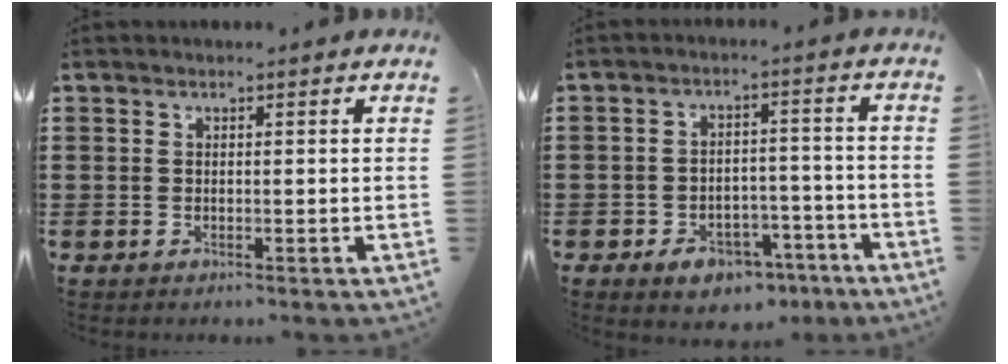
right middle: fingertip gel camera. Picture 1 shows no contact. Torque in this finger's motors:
{"motor_torque": [2.14, 0.00, 0.19, 0.04]}